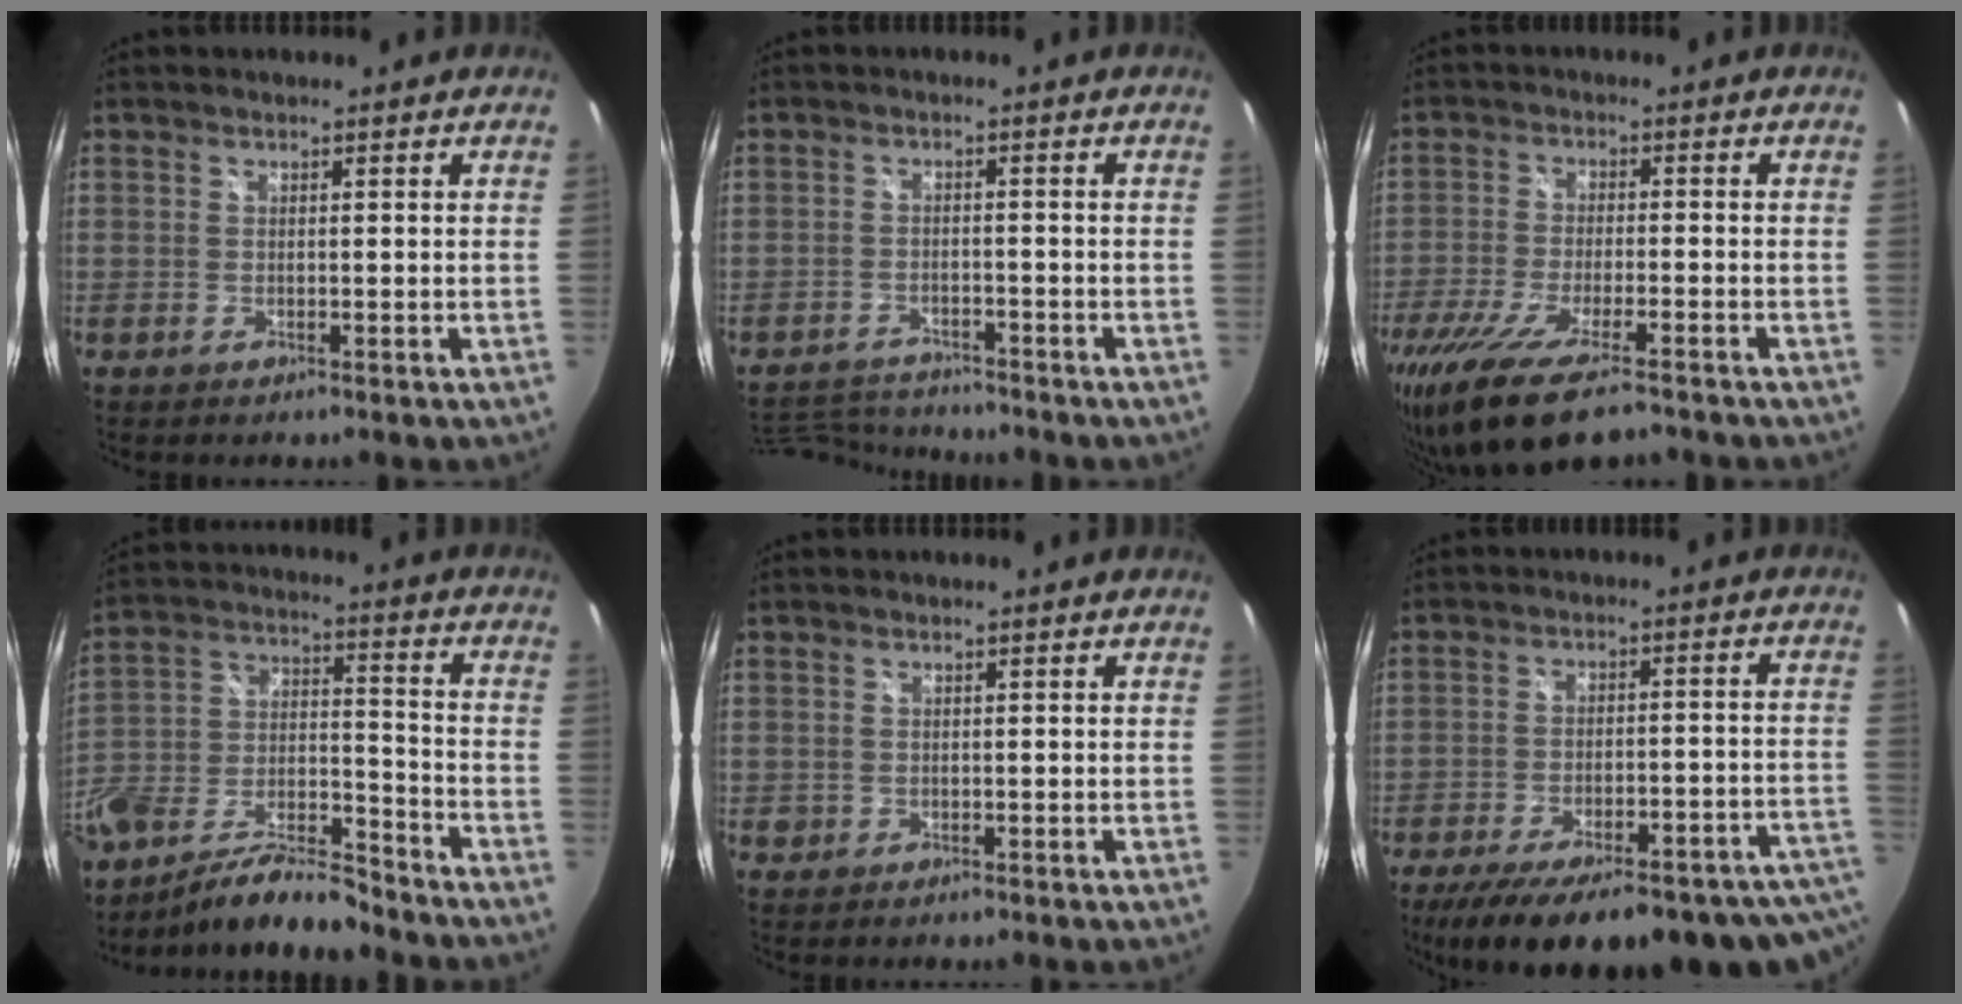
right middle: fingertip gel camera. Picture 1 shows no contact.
{"total": 8.0, "force": [-7.8, 1.5, 1.4], "torque": [-0.052, 0.003, -0.131]}
{"total": 13.1, "force": [-10.0, 2.6, 8.2], "torque": [-0.182, -0.055, -0.178]}
{"total": 16.0, "force": [-10.1, 6.8, 10.3], "torque": [-0.227, -0.010, -0.184]}
{"total": 1.1, "force": [-0.2, 1.1, 0.3], "torque": [-0.004, -0.003, -0.005]}
{"total": 27.2, "force": [-21.8, 7.6, 14.3], "torque": [-0.215, -0.040, -0.282]}